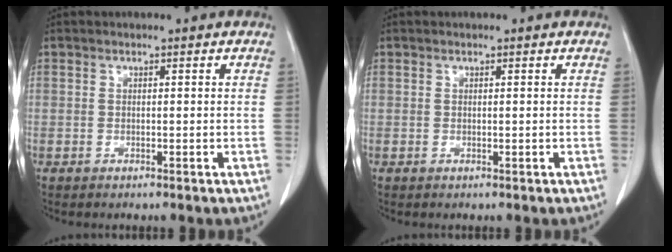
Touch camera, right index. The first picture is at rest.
{"total": 0.0}